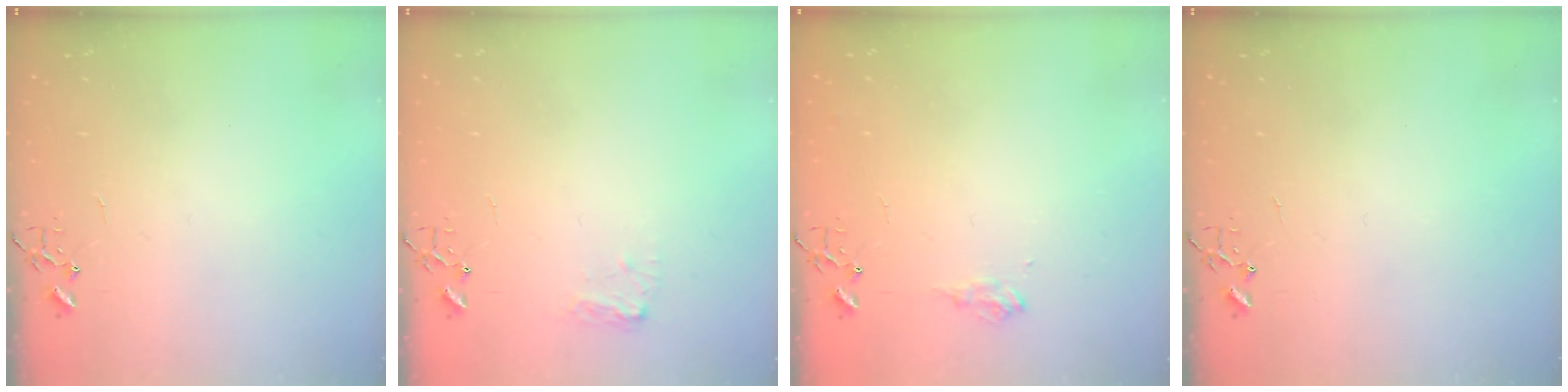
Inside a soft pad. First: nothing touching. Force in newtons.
{"total": 6.6, "press": 6.6, "slide": 0.2}
{"total": 8.0, "press": 8.0, "slide": 1.0}
{"total": 0.0}